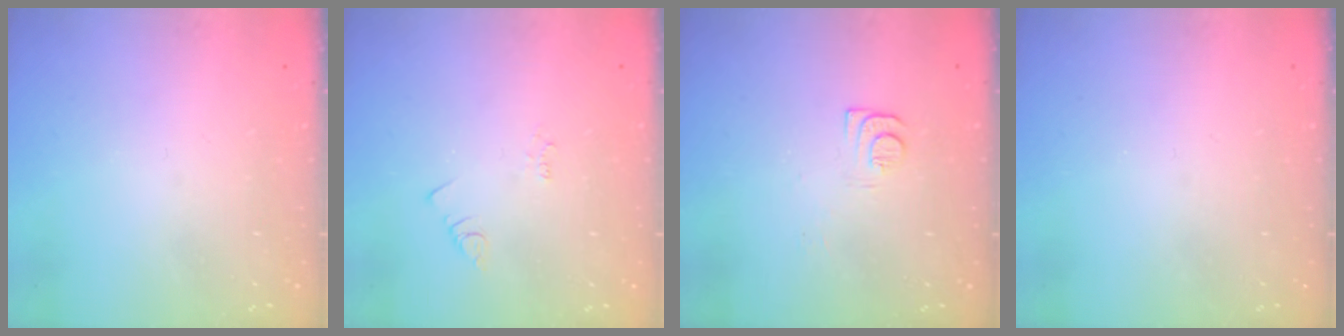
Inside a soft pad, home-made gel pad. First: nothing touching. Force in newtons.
{"total": 2.2, "press": 2.1, "slide": 0.4}
{"total": 5.9, "press": 5.9, "slide": 0.8}
{"total": 0.0}